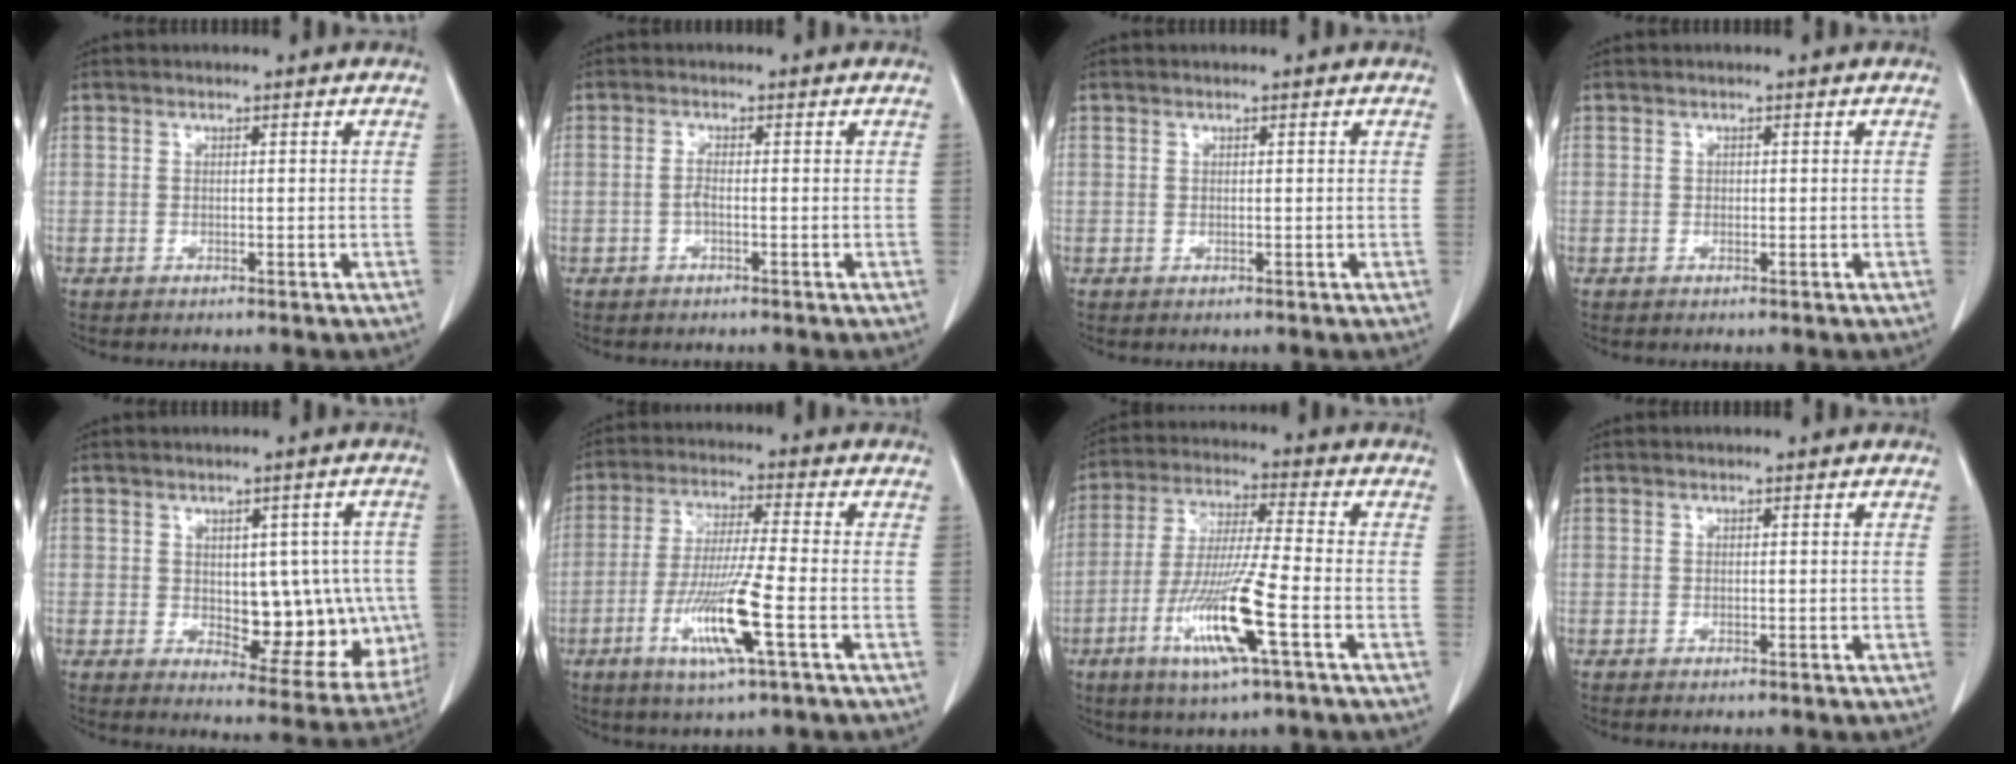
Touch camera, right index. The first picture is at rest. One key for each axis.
{"total": 1.5, "fx": -0.5, "fy": 0.5, "fz": 1.3, "tx": -0.027, "ty": 0.003, "tz": -0.010}
{"total": 0.0}
{"total": 0.6, "fx": -0.1, "fy": 0.5, "fz": 0.3, "tx": -0.009, "ty": 0.007, "tz": 0.000}
{"total": 15.3, "fx": -1.0, "fy": 8.1, "fz": 12.9, "tx": -0.166, "ty": 0.014, "tz": 0.013}
{"total": 11.6, "fx": -4.2, "fy": 0.1, "fz": 10.8, "tx": -0.215, "ty": -0.020, "tz": -0.081}
{"total": 13.6, "fx": -5.3, "fy": 0.3, "fz": 12.5, "tx": -0.254, "ty": -0.022, "tz": -0.100}
{"total": 0.6, "fx": -0.3, "fy": 0.3, "fz": 0.5, "tx": -0.014, "ty": -0.002, "tz": -0.003}